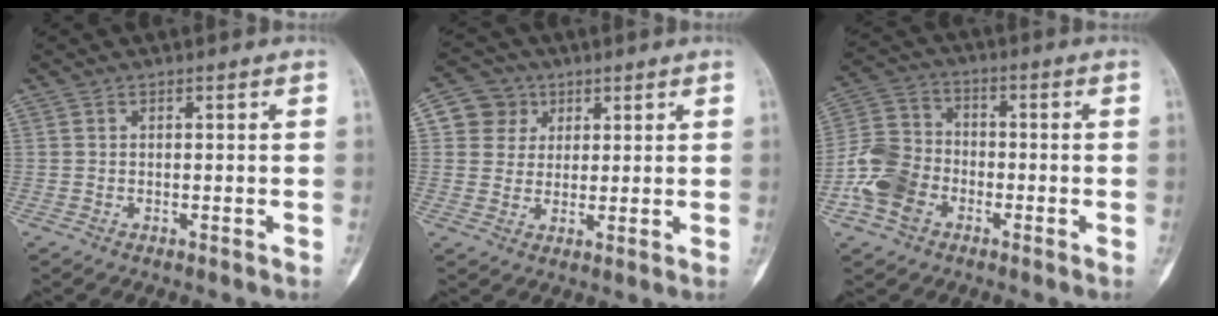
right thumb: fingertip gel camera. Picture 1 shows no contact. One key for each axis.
{"total": 6.3, "fx": 2.2, "fy": 5.8, "fz": 1.1, "tx": 0.014, "ty": -0.001, "tz": 0.036}
{"total": 10.5, "fx": -4.0, "fy": 8.0, "fz": 5.6, "tx": -0.102, "ty": 0.027, "tz": -0.082}